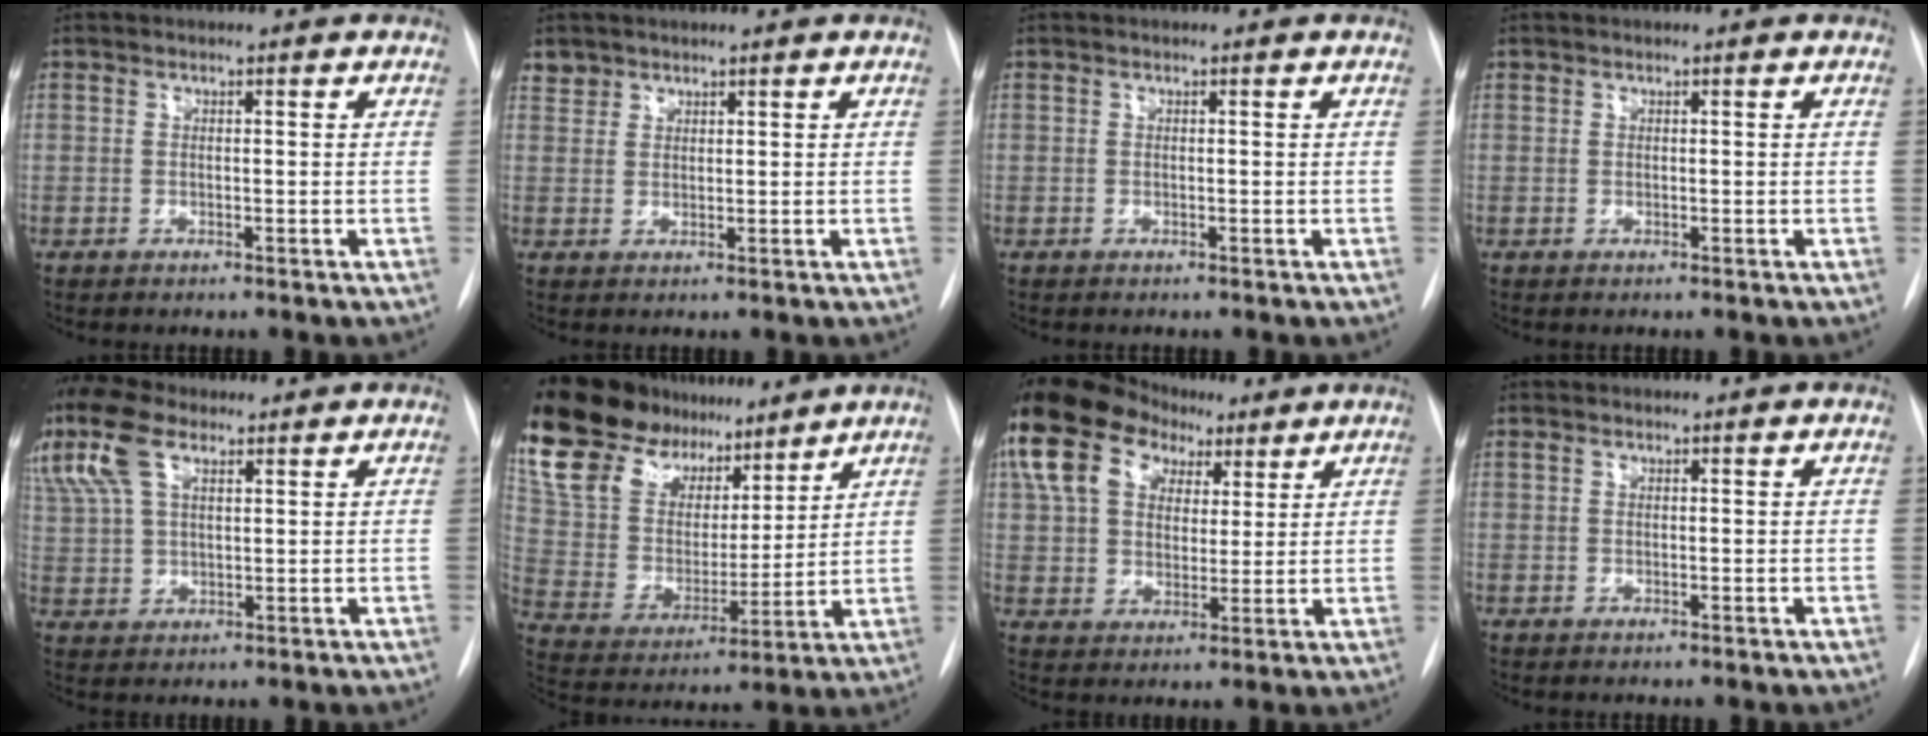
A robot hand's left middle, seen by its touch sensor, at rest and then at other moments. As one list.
[{"total": 1.9, "force": [1.6, 1.1, -0.3], "torque": [0.013, 0.008, 0.026]}, {"total": 0.0}, {"total": 0.0}, {"total": 17.1, "force": [10.2, 8.7, 10.6], "torque": [-0.288, 0.048, 0.194]}, {"total": 19.3, "force": [15.3, 8.6, 7.9], "torque": [-0.156, 0.034, 0.288]}, {"total": 15.6, "force": [8.4, 10.1, 8.3], "torque": [-0.174, 0.057, 0.149]}, {"total": 0.6, "force": [0.5, 0.3, 0.1], "torque": [-0.004, 0.008, 0.009]}]